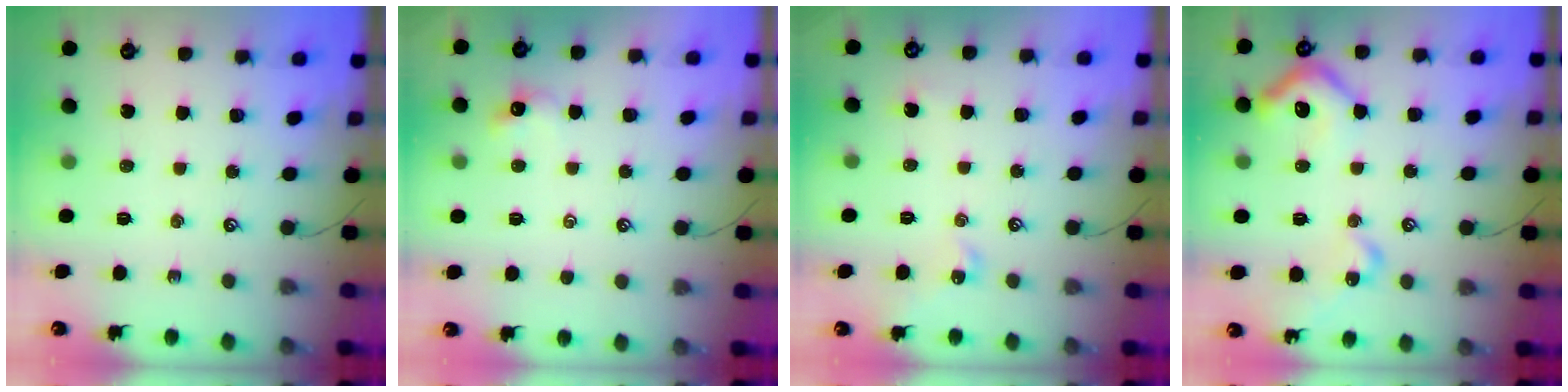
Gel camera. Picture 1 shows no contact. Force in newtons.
{"total": 1.3, "press": 1.2, "slide": 0.4}
{"total": 3.9, "press": 3.8, "slide": 0.6}
{"total": 12.2, "press": 12.1, "slide": 1.7}